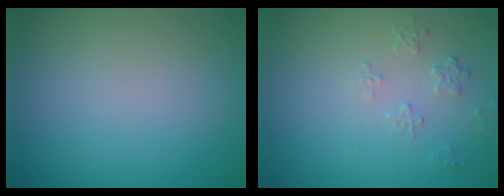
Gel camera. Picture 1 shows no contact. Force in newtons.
{"total": 1.2, "press": 0.8, "slide": 0.9}